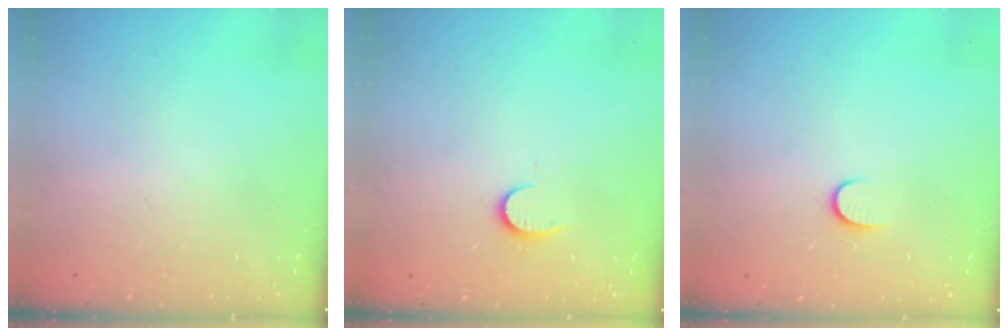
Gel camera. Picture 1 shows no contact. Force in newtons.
{"total": 6.7, "press": 6.7, "slide": 0.6}
{"total": 5.3, "press": 5.3, "slide": 0.5}